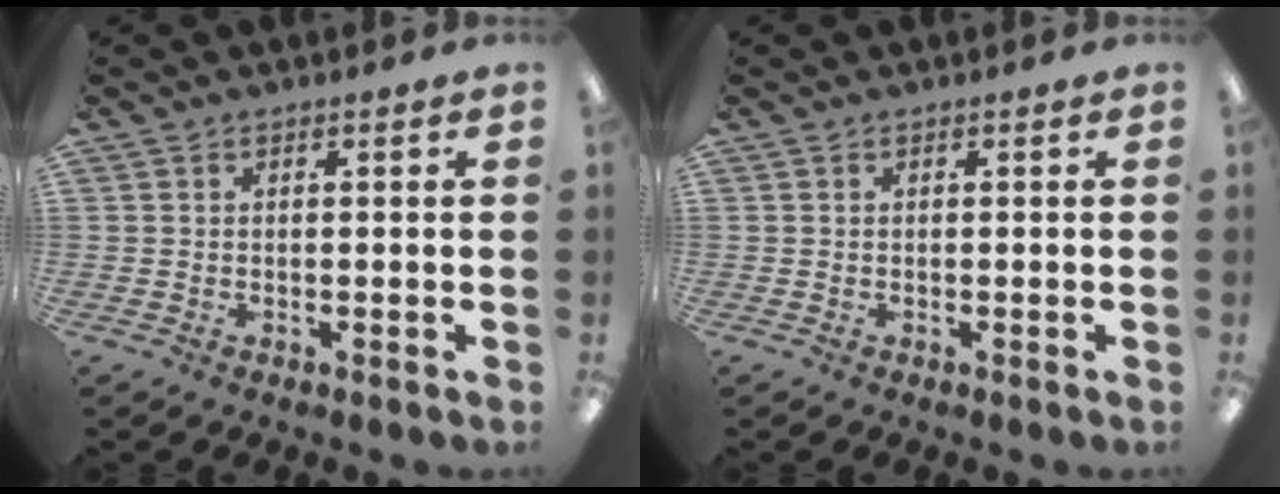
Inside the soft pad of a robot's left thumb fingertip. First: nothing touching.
{"total": 0.0}